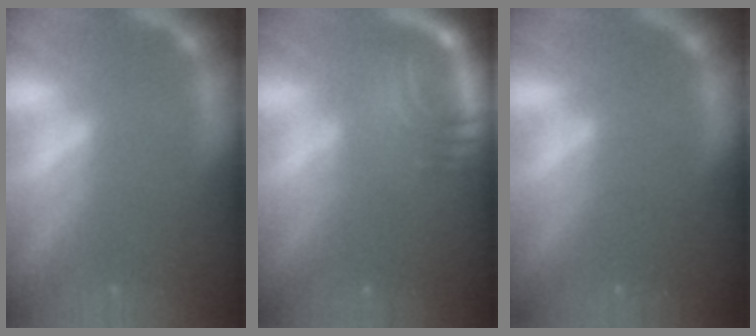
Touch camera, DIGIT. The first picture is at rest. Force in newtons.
{"total": 6.5}
{"total": 0.0}